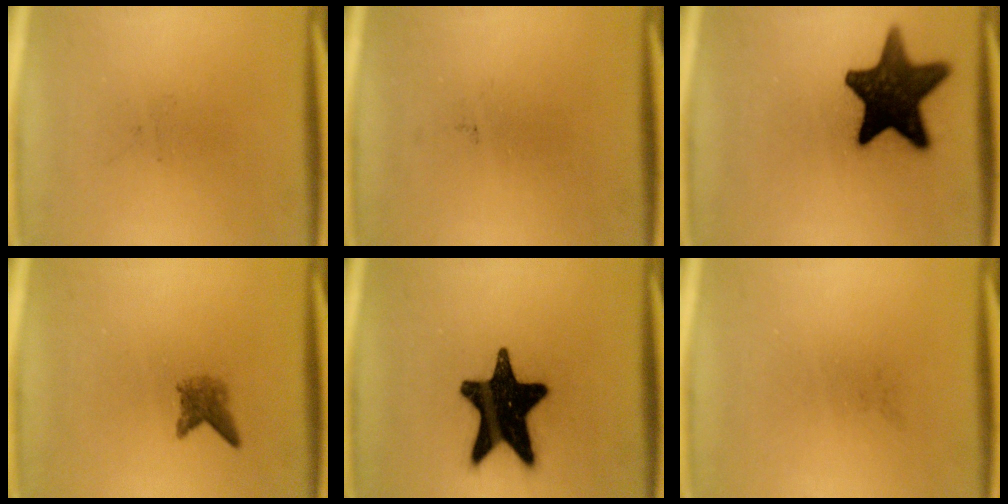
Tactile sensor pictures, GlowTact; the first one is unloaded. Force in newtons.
{"total": 0.0}
{"total": 16.8}
{"total": 2.3}
{"total": 19.7}
{"total": 0.0}